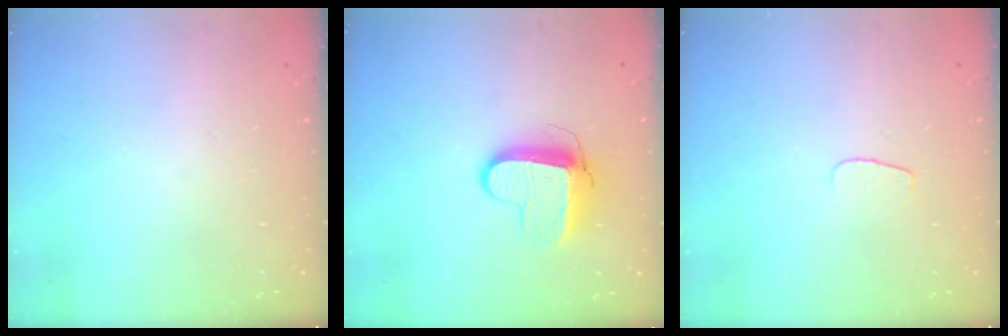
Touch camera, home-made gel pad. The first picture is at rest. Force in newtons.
{"total": 8.9, "press": 8.8, "slide": 1.0}
{"total": 4.0, "press": 4.0, "slide": 0.4}